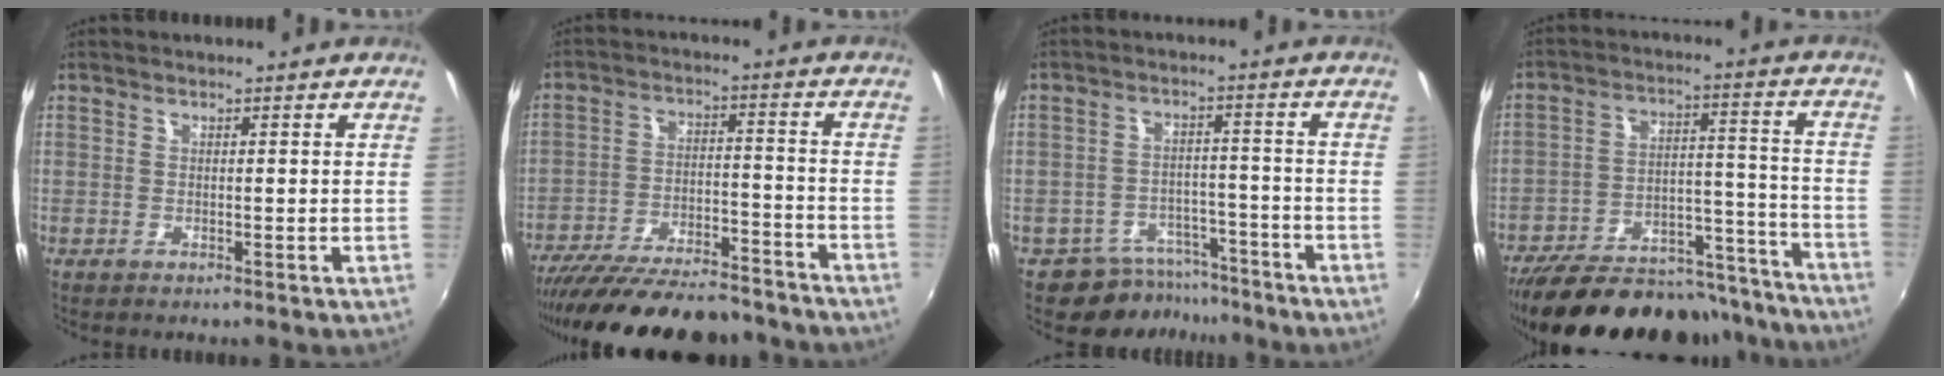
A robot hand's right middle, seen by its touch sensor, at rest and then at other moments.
{"total": 23.4, "force": [-20.2, 6.0, 10.1], "torque": [-0.194, -0.026, -0.290]}
{"total": 8.0, "force": [-6.8, 4.1, 0.9], "torque": [-0.024, 0.015, -0.091]}
{"total": 30.2, "force": [-25.7, 10.6, 11.8], "torque": [-0.218, 0.023, -0.338]}